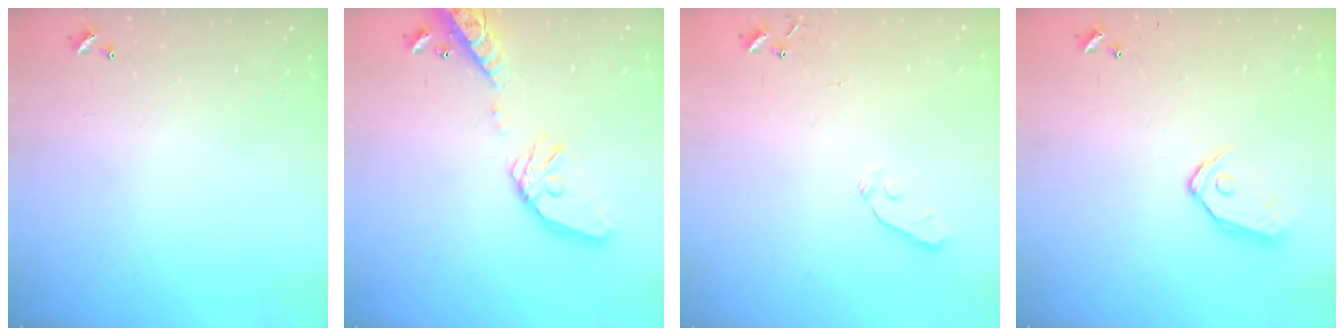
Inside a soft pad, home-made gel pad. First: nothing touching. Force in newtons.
{"total": 17.0, "press": 16.8, "slide": 2.6}
{"total": 3.3, "press": 3.2, "slide": 0.7}
{"total": 11.6, "press": 11.5, "slide": 1.2}